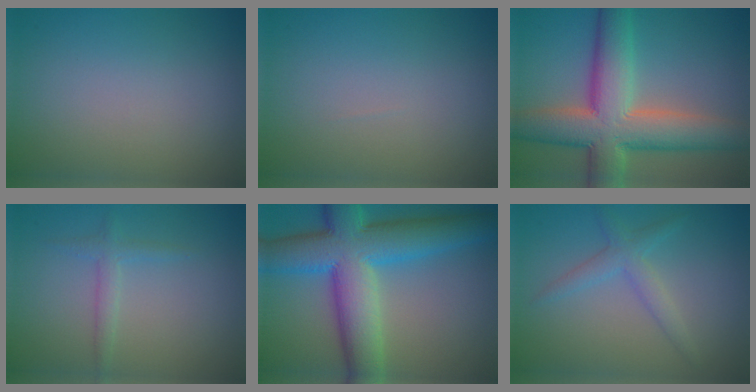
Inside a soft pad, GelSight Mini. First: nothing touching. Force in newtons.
{"total": 0.0}
{"total": 10.2, "press": 10.2, "slide": 0.9}
{"total": 1.5, "press": 1.5, "slide": 0.0}
{"total": 11.4, "press": 11.4, "slide": 0.1}
{"total": 2.2, "press": 2.2, "slide": 0.1}